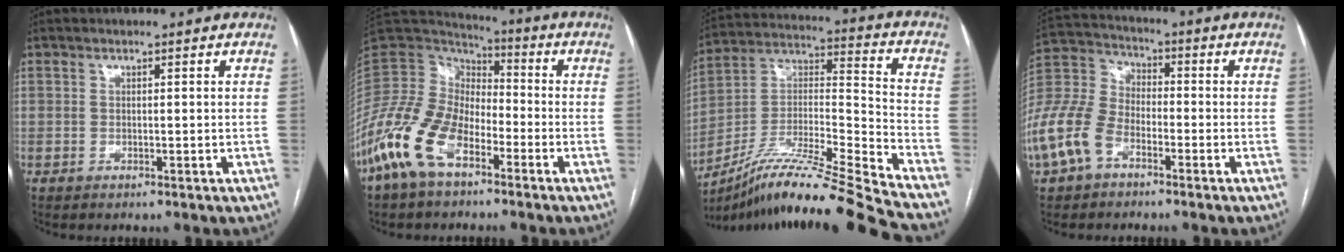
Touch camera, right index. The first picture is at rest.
{"total": 14.3, "force": [-7.9, 7.0, 9.7], "torque": [-0.224, 0.003, -0.160]}
{"total": 22.1, "force": [-18.7, -2.1, 11.6], "torque": [-0.211, -0.005, -0.333]}
{"total": 13.1, "force": [-6.4, 7.9, 8.2], "torque": [-0.212, 0.011, -0.134]}